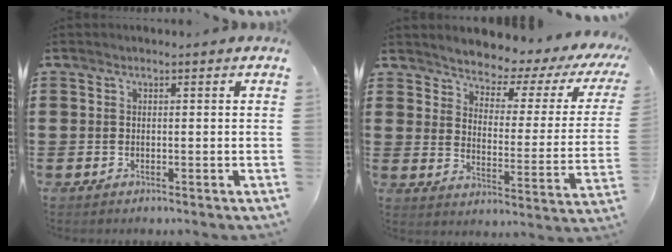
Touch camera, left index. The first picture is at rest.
{"total": 3.1, "force": [3.0, 0.5, 0.6], "torque": [-0.037, -0.032, 0.040]}